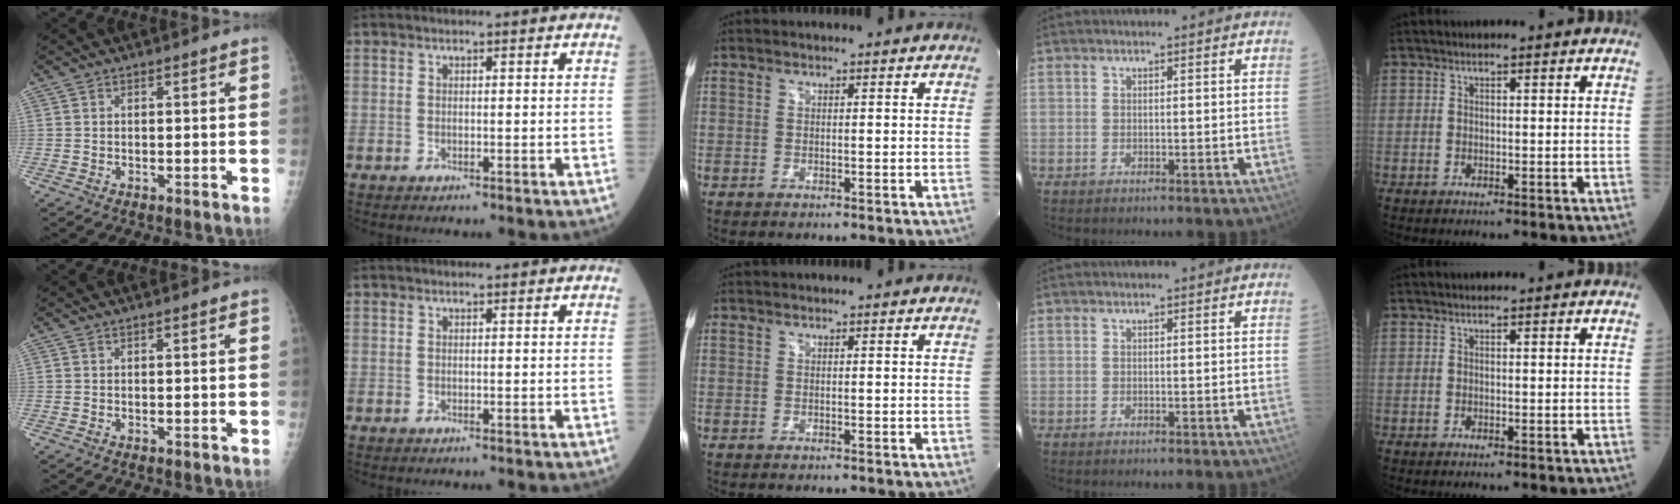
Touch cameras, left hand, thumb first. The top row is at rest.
{}